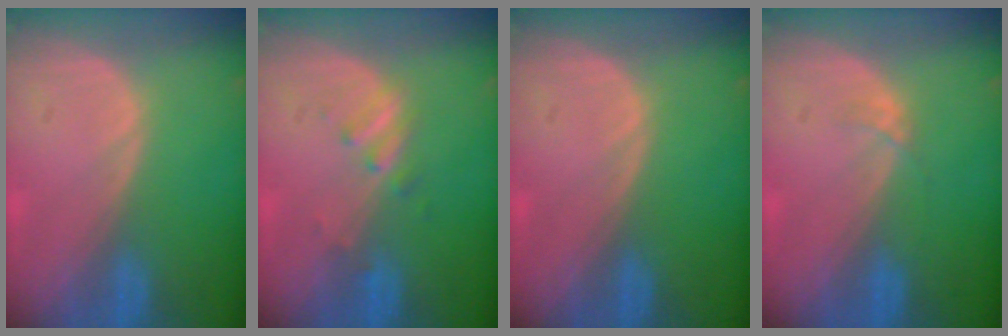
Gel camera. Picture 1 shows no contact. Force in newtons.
{"total": 2.3, "press": 2.3, "slide": 0.3}
{"total": 0.0}
{"total": 0.9, "press": 0.9, "slide": 0.1}